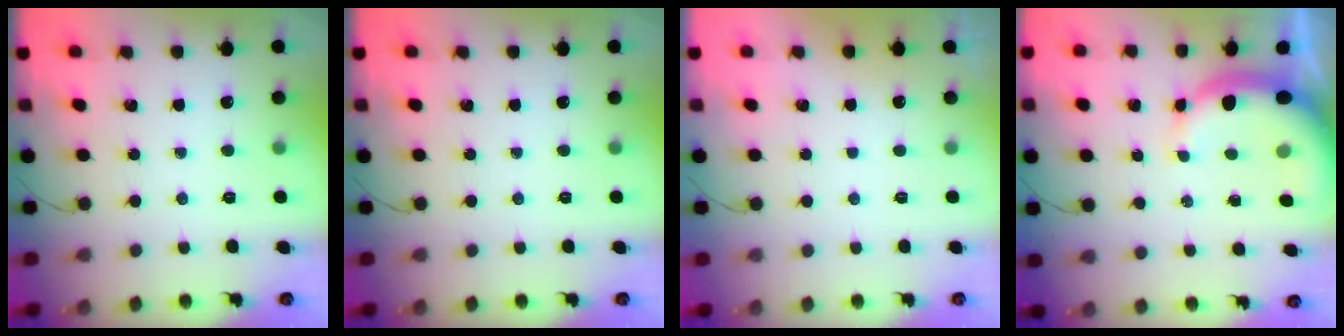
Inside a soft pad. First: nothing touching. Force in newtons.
{"total": 0.0}
{"total": 3.0, "press": 3.0, "slide": 0.1}
{"total": 8.5, "press": 8.3, "slide": 1.7}